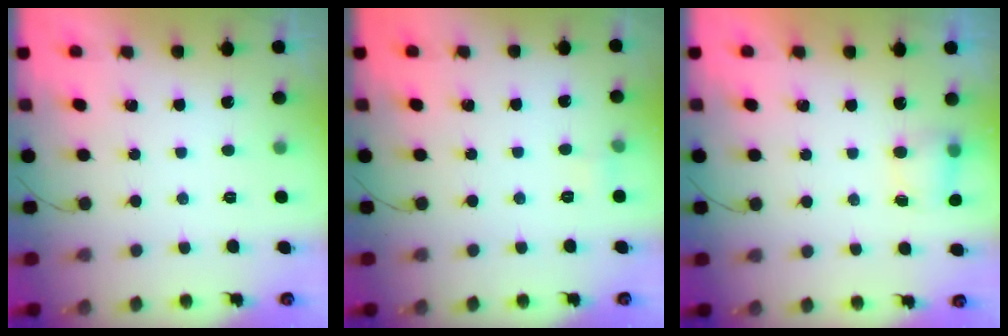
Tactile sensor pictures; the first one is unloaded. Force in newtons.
{"total": 3.0, "press": 2.8, "slide": 1.0}
{"total": 4.3, "press": 4.2, "slide": 0.7}